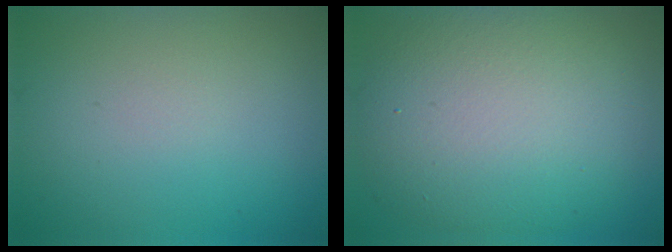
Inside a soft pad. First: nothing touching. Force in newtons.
{"total": 10.7, "press": 10.7, "slide": 0.5}